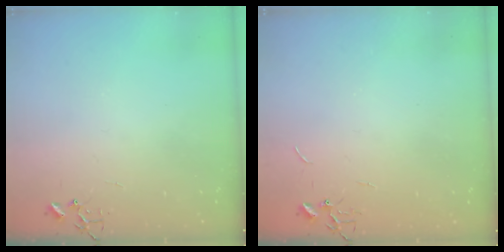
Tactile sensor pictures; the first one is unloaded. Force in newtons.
{"total": 0.6, "press": 0.6, "slide": 0.1}